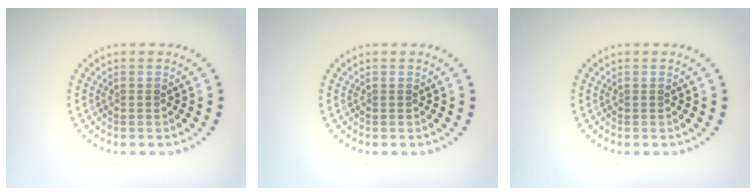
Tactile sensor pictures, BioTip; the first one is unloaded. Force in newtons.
{"total": 0.0}
{"total": 0.0}